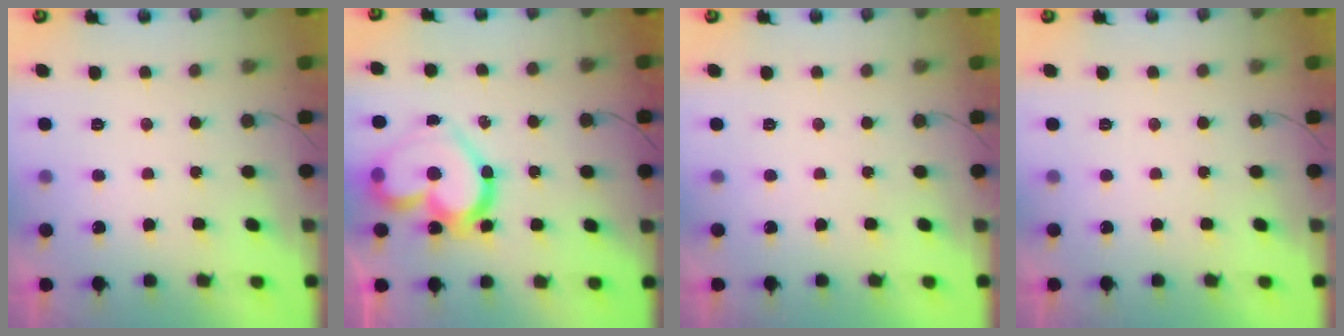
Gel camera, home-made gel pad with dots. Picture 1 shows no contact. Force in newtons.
{"total": 18.6, "press": 18.5, "slide": 2.0}
{"total": 1.7, "press": 1.7, "slide": 0.1}
{"total": 1.8, "press": 1.8, "slide": 0.1}